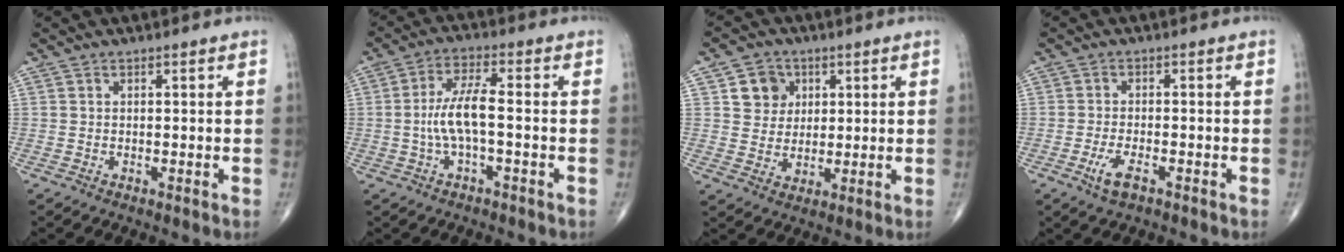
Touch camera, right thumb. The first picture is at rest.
{"total": 7.2, "force": [-1.0, 1.8, 6.9], "torque": [-0.152, 0.021, -0.023]}
{"total": 6.9, "force": [2.3, 6.1, 2.1], "torque": [-0.005, -0.006, 0.041]}
{"total": 3.9, "force": [-2.0, 1.4, 3.0], "torque": [-0.064, 0.005, -0.035]}